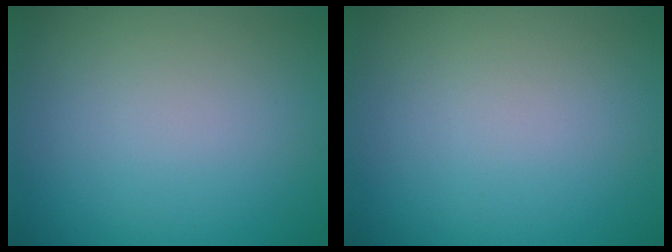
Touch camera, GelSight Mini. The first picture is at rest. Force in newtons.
{"total": 0.0}